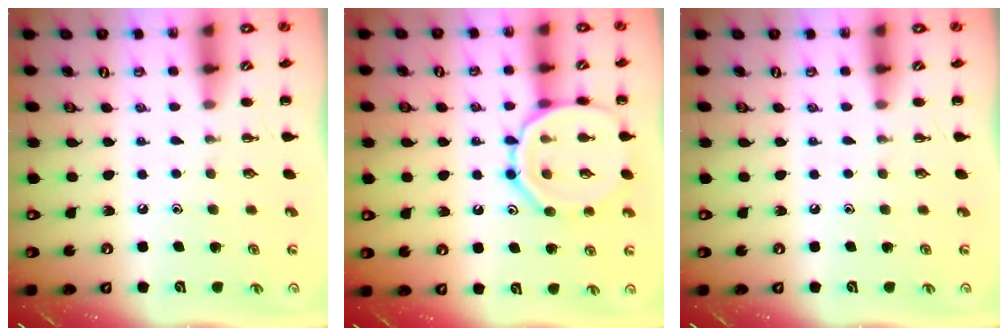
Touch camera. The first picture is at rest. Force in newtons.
{"total": 14.0, "press": 14.0, "slide": 0.8}
{"total": 0.0}